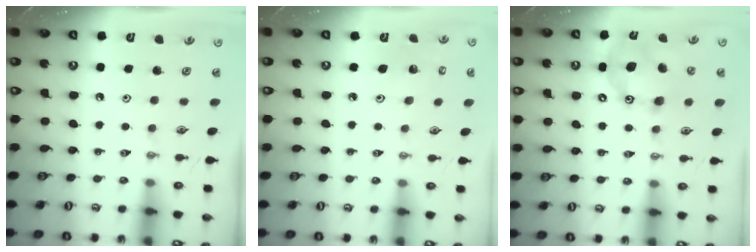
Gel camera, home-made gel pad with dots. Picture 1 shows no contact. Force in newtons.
{"total": 4.0, "press": 3.9, "slide": 1.1}
{"total": 14.6, "press": 14.6, "slide": 0.2}